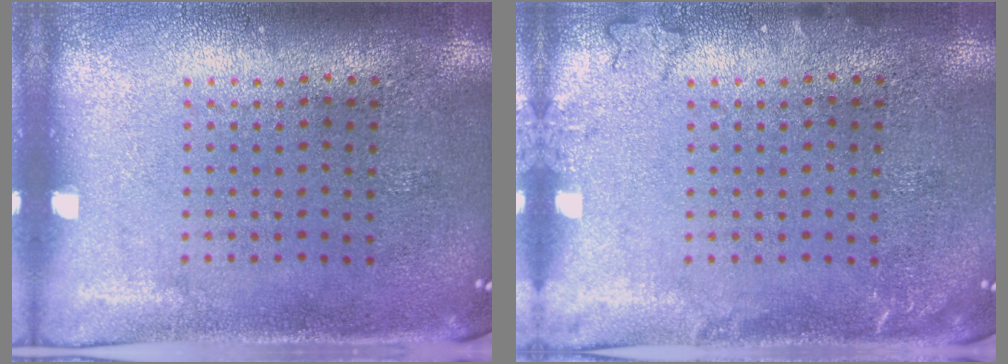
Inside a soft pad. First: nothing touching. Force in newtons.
{"total": 1.2, "press": 1.2, "slide": 0.3}